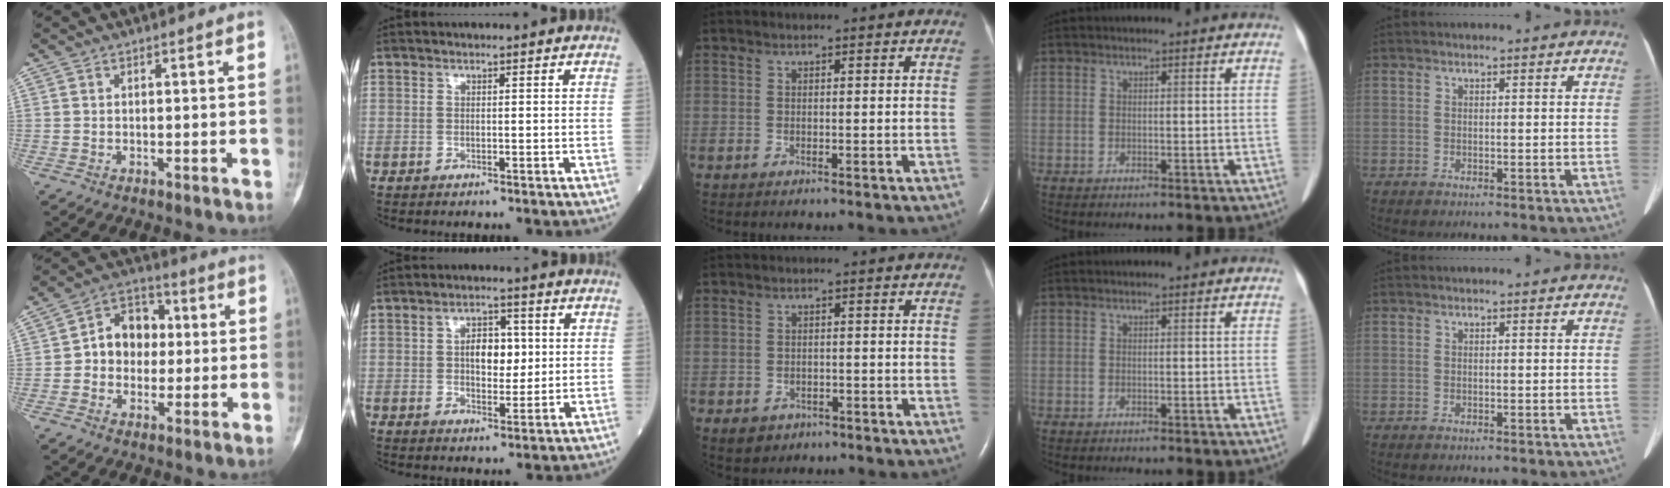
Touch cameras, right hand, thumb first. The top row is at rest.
{"thumb": {"total": 10.1, "force": [0.5, 8.0, 6.1], "torque": [-0.055, 0.026, -0.003]}, "index": {"total": 5.7, "force": [0.8, 3.1, 4.7], "torque": [-0.072, 0.009, 0.015]}, "middle": {"total": 2.9, "force": [-1.7, 2.3, 0.6], "torque": [-0.008, 0.006, -0.016]}}